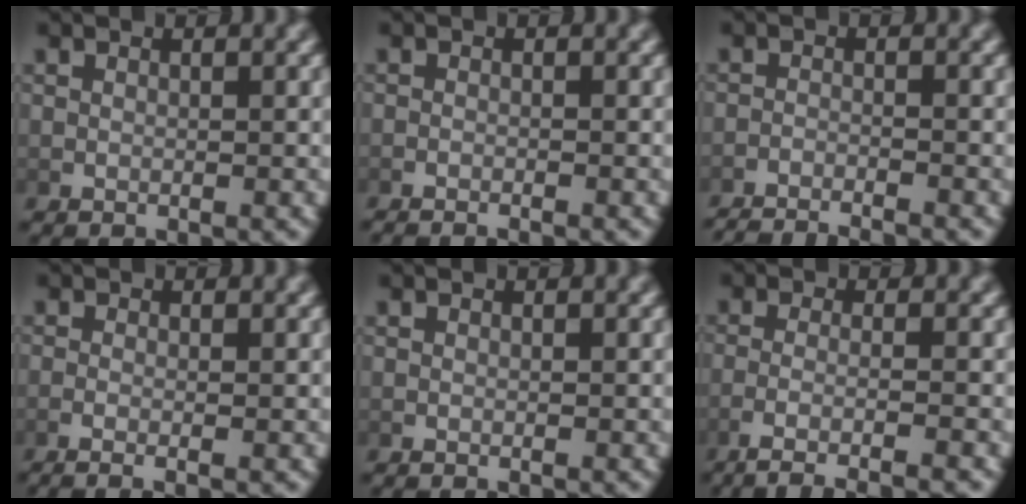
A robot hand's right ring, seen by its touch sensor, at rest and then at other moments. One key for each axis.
{"total": 1.7, "fx": -1.7, "fy": 0.2, "fz": 0.2, "tx": -0.007, "ty": -0.005, "tz": -0.027}
{"total": 5.8, "fx": -5.7, "fy": 0.9, "fz": 0.7, "tx": -0.001, "ty": -0.013, "tz": -0.093}
{"total": 1.7, "fx": -1.2, "fy": 0.2, "fz": 1.3, "tx": -0.039, "ty": -0.012, "tz": -0.017}
{"total": 0.0}
{"total": 6.4, "fx": -5.1, "fy": 1.0, "fz": 3.7, "tx": -0.070, "ty": -0.023, "tz": -0.066}